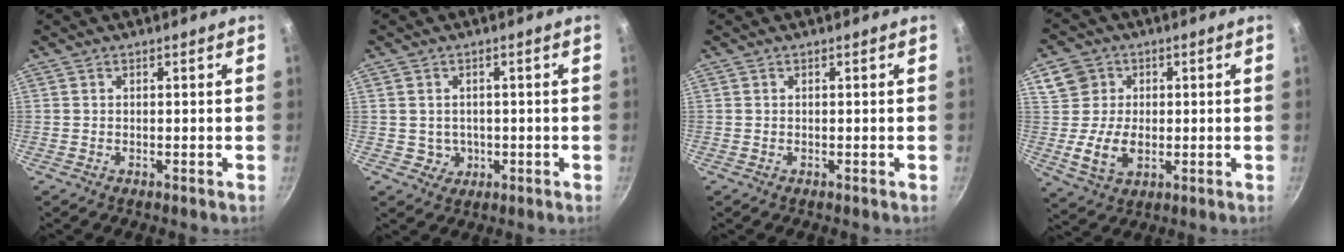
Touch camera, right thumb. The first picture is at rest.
{"total": 3.2, "force": [-0.2, 3.1, 0.9], "torque": [0.001, 0.007, 0.008]}
{"total": 0.0}
{"total": 9.0, "force": [0.4, 7.7, 4.6], "torque": [-0.059, -0.009, 0.003]}